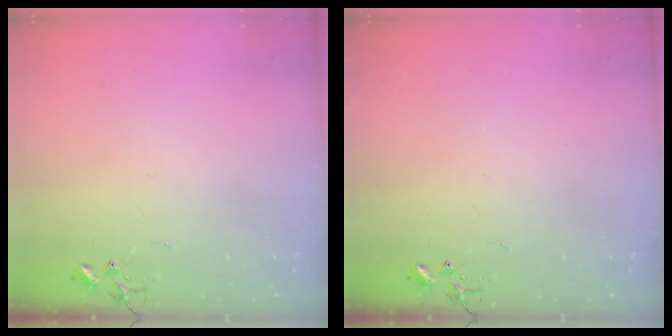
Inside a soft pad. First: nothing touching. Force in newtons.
{"total": 0.0}